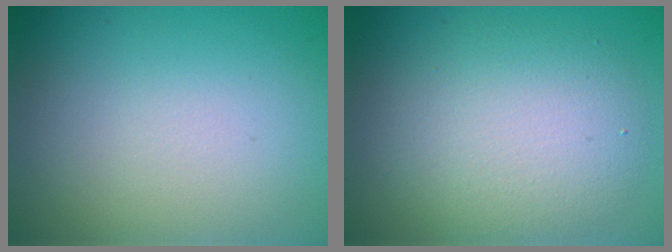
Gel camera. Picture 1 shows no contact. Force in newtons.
{"total": 5.6, "press": 5.6, "slide": 0.2}